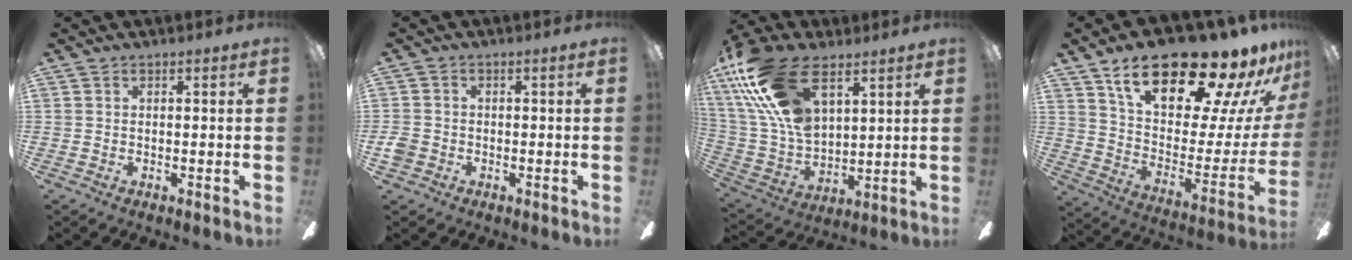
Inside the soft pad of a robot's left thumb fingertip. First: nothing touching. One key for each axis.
{"total": 2.3, "fx": -1.2, "fy": 1.8, "fz": 0.9, "tx": -0.013, "ty": 0.007, "tz": -0.022}
{"total": 22.6, "fx": 11.3, "fy": 12.3, "fz": 15.2, "tx": -0.331, "ty": -0.040, "tz": 0.200}
{"total": 25.6, "fx": 18.3, "fy": 7.8, "fz": 16.1, "tx": -0.253, "ty": -0.127, "tz": 0.309}